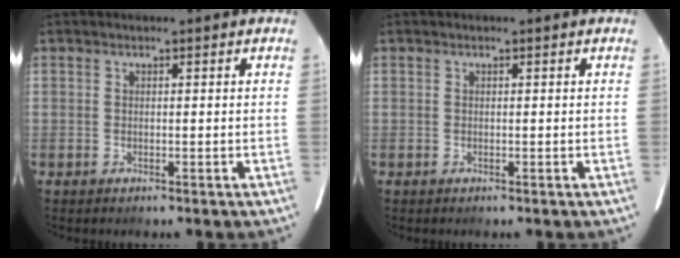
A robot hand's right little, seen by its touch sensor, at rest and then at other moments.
{"total": 0.0}